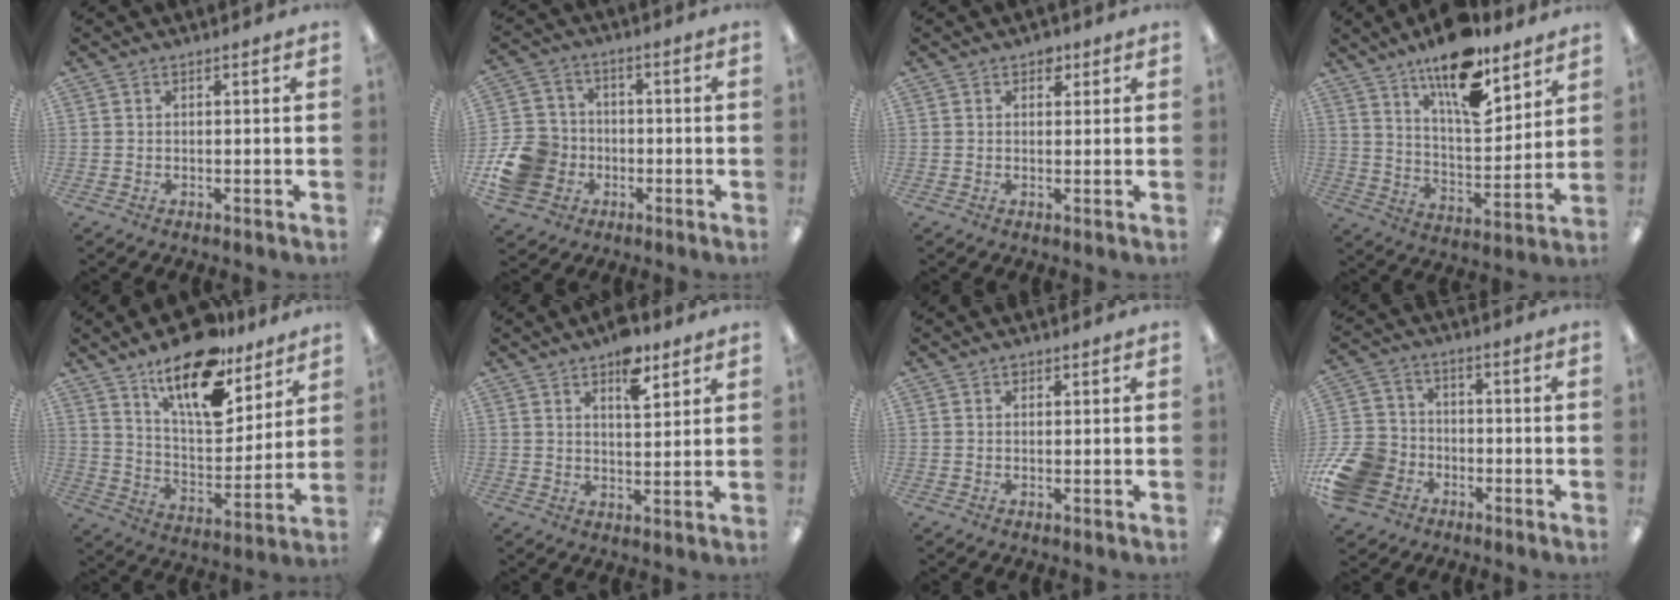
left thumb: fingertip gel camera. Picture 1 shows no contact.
{"total": 12.7, "force": [-3.9, 11.1, 4.6], "torque": [-0.099, 0.038, -0.063]}
{"total": 2.4, "force": [1.3, 1.7, 1.0], "torque": [-0.005, -0.002, 0.020]}
{"total": 16.6, "force": [11.8, 6.0, 10.0], "torque": [-0.158, -0.071, 0.199]}
{"total": 18.6, "force": [13.2, 7.7, 10.7], "torque": [-0.178, -0.078, 0.226]}
{"total": 6.8, "force": [4.3, 3.5, 3.9], "torque": [-0.031, -0.021, 0.068]}
{"total": 0.8, "force": [0.6, 0.5, 0.2], "torque": [0.003, -0.002, 0.009]}
{"total": 13.3, "force": [-5.7, 10.3, 6.2], "torque": [-0.136, 0.044, -0.102]}